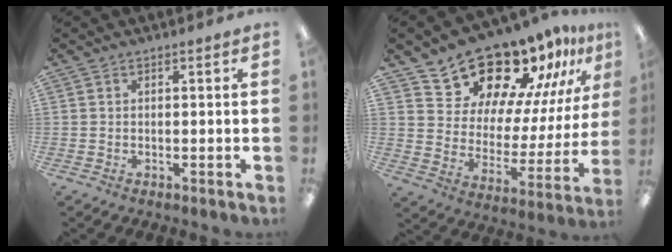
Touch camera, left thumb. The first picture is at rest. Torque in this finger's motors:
{"motor_torque": [1.46, 2.35, 1.23, -1.55, 0.08]}